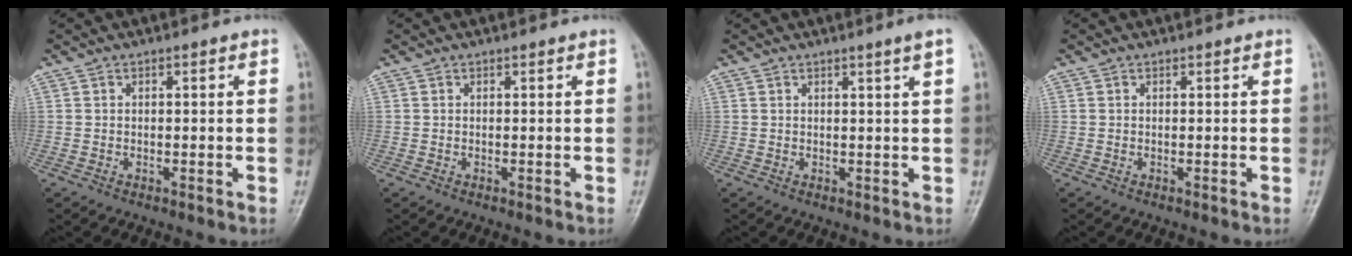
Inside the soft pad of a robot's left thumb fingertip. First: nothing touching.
{"total": 0.0}
{"total": 1.8, "force": [1.0, -0.8, 1.3], "torque": [-0.023, -0.008, 0.016]}
{"total": 0.0}